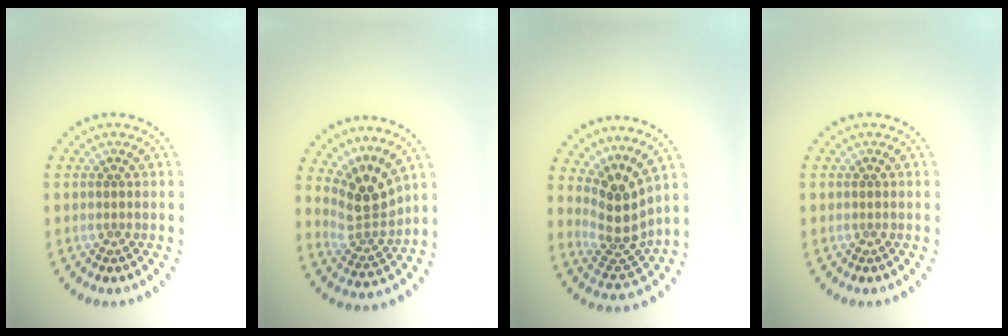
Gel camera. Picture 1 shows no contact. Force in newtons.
{"total": 3.8, "press": 2.6, "slide": 2.7}
{"total": 3.8, "press": 2.7, "slide": 2.7}
{"total": 0.0}